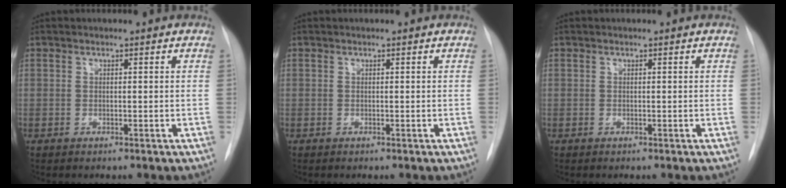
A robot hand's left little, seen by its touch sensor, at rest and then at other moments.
{"total": 0.0}
{"total": 0.0}